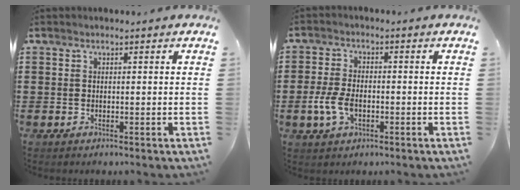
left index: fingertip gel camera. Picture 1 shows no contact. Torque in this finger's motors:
{"motor_torque": [0.78, 0.51, 0.15, 0.08]}